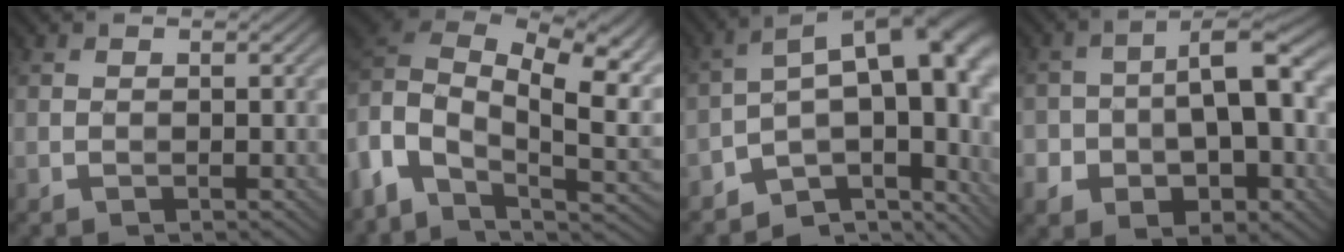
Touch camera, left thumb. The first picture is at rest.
{"total": 16.6, "force": [0.9, 10.2, 13.2], "torque": [-0.299, -0.010, 0.032]}
{"total": 14.4, "force": [-5.0, 7.2, 11.4], "torque": [-0.150, 0.005, -0.067]}
{"total": 11.9, "force": [-3.1, 7.2, 8.9], "torque": [-0.128, -0.015, -0.047]}